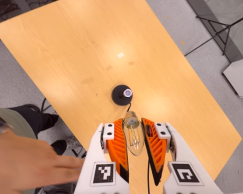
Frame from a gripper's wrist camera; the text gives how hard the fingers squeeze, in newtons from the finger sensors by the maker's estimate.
{"total": 20.7, "left": 22.7, "right": 18.8}